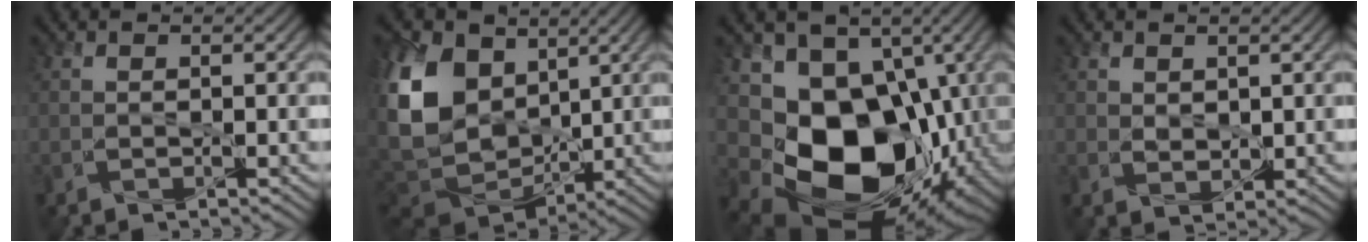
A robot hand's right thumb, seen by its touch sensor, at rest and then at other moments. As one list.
[{"total": 14.7, "force": [2.5, 11.0, 9.5], "torque": [-0.262, 0.006, 0.048]}, {"total": 17.2, "force": [-2.5, 13.1, 10.9], "torque": [-0.202, -0.047, -0.023]}, {"total": 1.8, "force": [1.2, 1.2, 0.6], "torque": [-0.019, -0.003, 0.026]}]